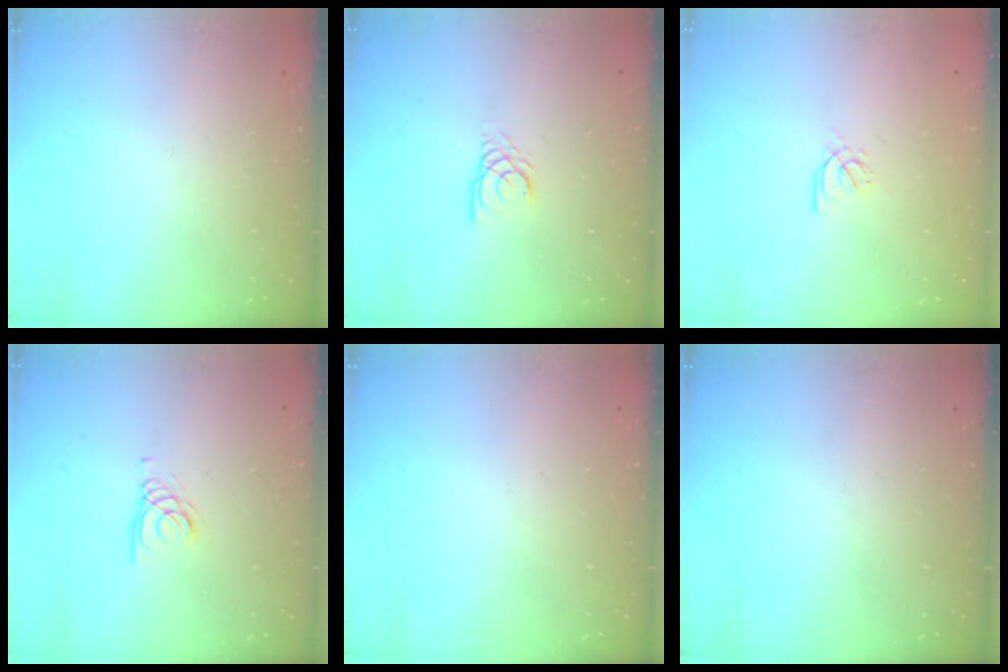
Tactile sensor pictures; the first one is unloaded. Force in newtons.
{"total": 2.7, "press": 2.7, "slide": 0.2}
{"total": 1.7, "press": 1.6, "slide": 0.5}
{"total": 1.6, "press": 1.6, "slide": 0.2}
{"total": 0.0}
{"total": 0.0}